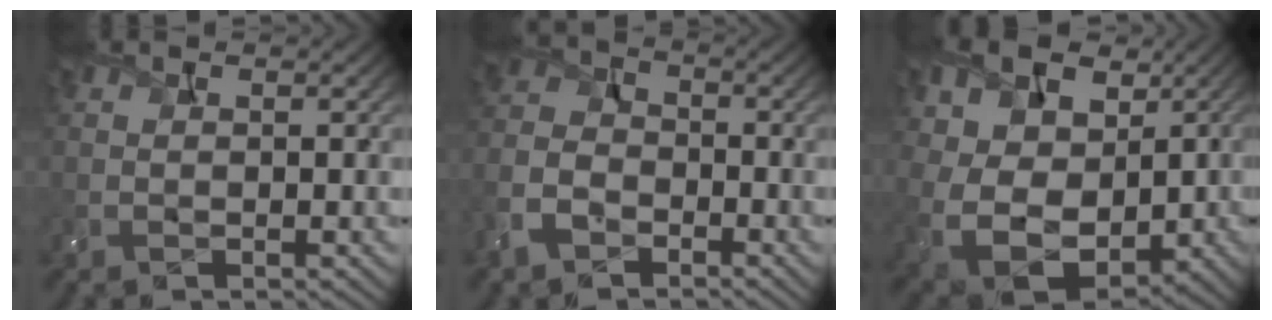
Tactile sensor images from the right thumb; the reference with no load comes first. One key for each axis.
{"total": 6.4, "fx": -3.8, "fy": 4.1, "fz": 3.1, "tx": -0.087, "ty": -0.005, "tz": -0.089}
{"total": 15.2, "fx": 2.2, "fy": 11.6, "fz": 9.6, "tx": -0.219, "ty": 0.004, "tz": 0.048}